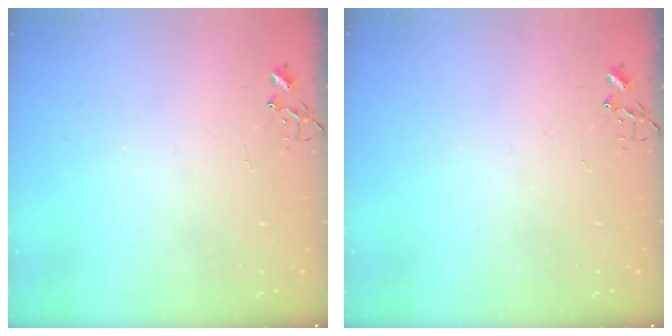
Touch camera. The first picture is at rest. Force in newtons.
{"total": 0.0}